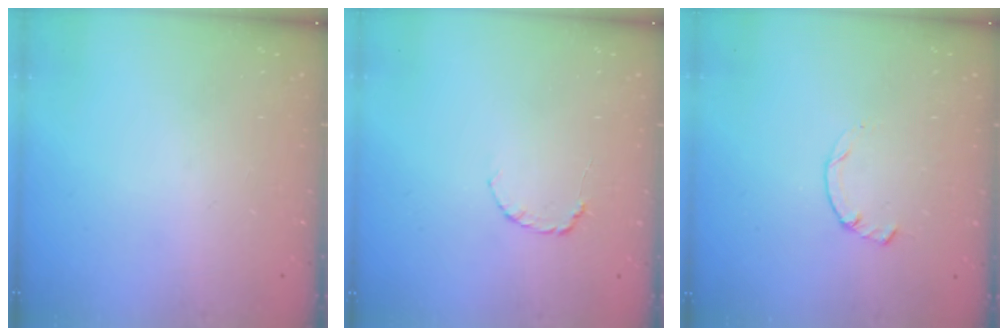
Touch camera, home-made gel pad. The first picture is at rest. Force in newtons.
{"total": 4.0, "press": 3.9, "slide": 0.5}
{"total": 0.5, "press": 0.4, "slide": 0.3}